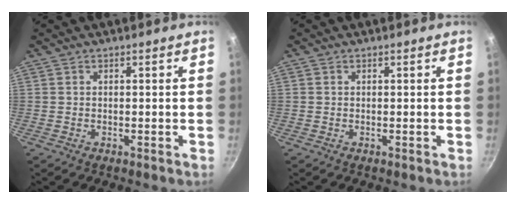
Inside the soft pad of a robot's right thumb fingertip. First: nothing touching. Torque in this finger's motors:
{"motor_torque": [-0.07, -0.30, -0.32, 0.06, 0.03]}